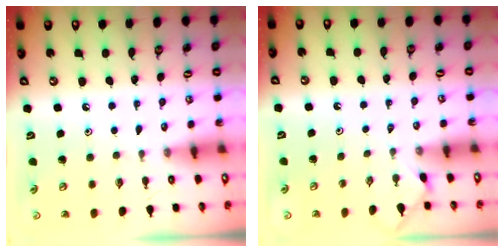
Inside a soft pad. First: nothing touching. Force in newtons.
{"total": 0.5, "press": 0.5, "slide": 0.2}